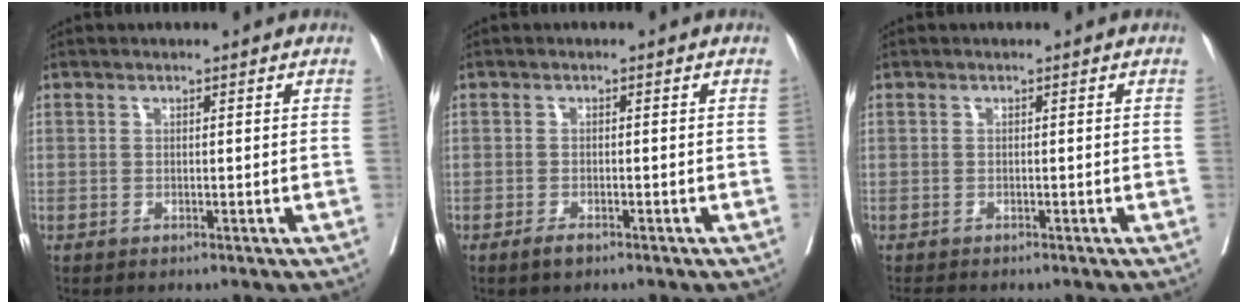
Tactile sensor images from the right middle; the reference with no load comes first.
{"total": 1.5, "force": [-1.1, 0.5, 0.9], "torque": [-0.018, -0.001, -0.019]}
{"total": 1.8, "force": [-1.6, 0.6, 0.6], "torque": [-0.014, -0.005, -0.022]}